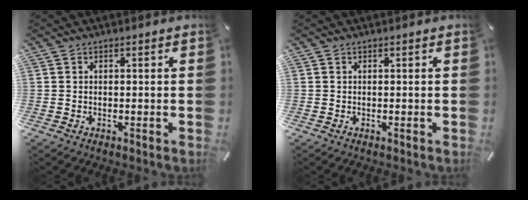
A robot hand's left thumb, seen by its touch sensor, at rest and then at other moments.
{"total": 0.0}